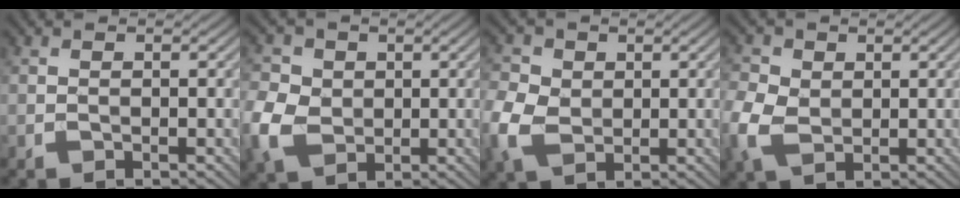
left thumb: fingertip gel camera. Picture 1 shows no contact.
{"total": 6.9, "force": [-0.5, 5.7, 3.8], "torque": [-0.112, -0.001, -0.021]}
{"total": 6.2, "force": [-0.3, 5.0, 3.8], "torque": [-0.109, 0.002, -0.014]}
{"total": 5.5, "force": [-0.1, 4.2, 3.6], "torque": [-0.106, 0.002, -0.006]}